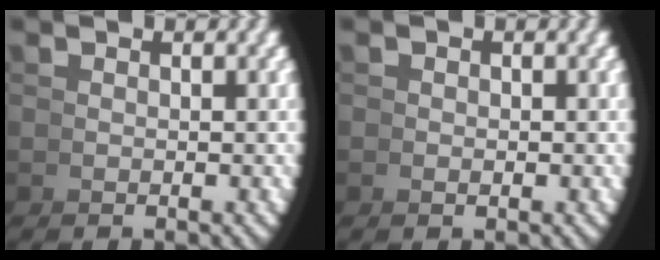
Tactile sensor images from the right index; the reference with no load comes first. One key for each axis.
{"total": 0.0}